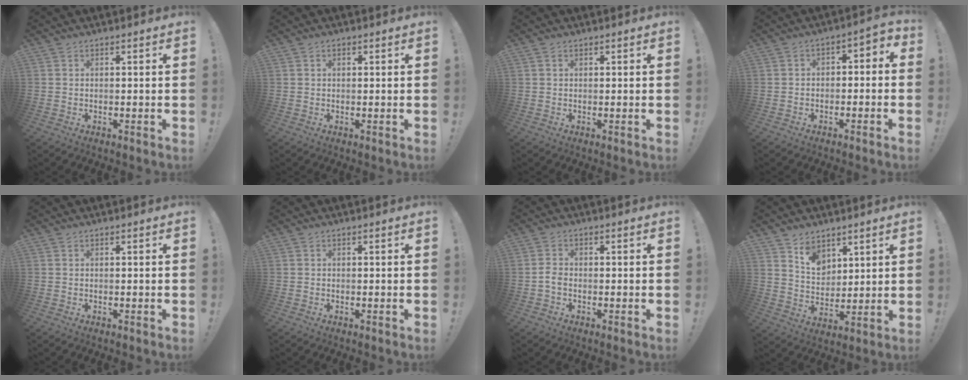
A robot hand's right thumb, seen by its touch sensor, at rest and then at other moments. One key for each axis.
{"total": 0.8, "fx": 0.3, "fy": 0.6, "fz": 0.4, "tx": -0.003, "ty": 0.001, "tz": 0.004}
{"total": 0.6, "fx": 0.5, "fy": 0.4, "fz": 0.2, "tx": 0.003, "ty": -0.002, "tz": 0.008}
{"total": 3.8, "fx": -2.7, "fy": 2.1, "fz": 1.7, "tx": -0.013, "ty": 0.015, "tz": -0.049}
{"total": 0.0}
{"total": 0.0}
{"total": 2.7, "fx": -0.9, "fy": 1.8, "fz": 1.8, "tx": -0.035, "ty": 0.012, "tz": -0.013}
{"total": 8.4, "fx": 6.1, "fy": 5.4, "fz": 2.1, "tx": -0.031, "ty": -0.047, "tz": 0.118}